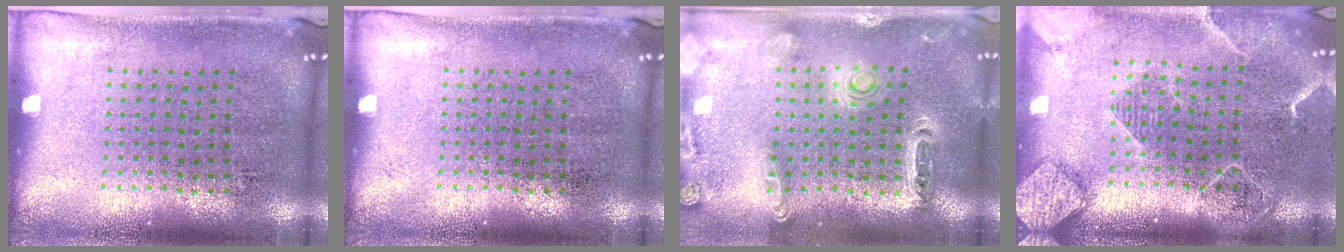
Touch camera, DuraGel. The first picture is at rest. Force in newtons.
{"total": 0.0}
{"total": 1.3, "press": 1.3, "slide": 0.2}
{"total": 2.1, "press": 1.9, "slide": 0.9}